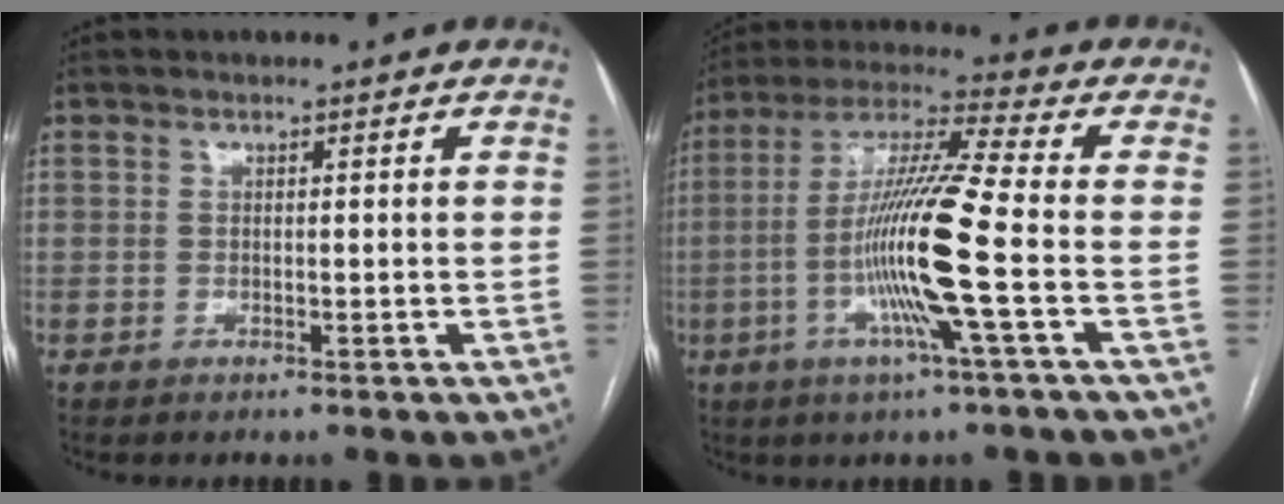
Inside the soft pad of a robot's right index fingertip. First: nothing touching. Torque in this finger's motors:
{"motor_torque": [2.14, 0.00, 1.05, 0.21]}